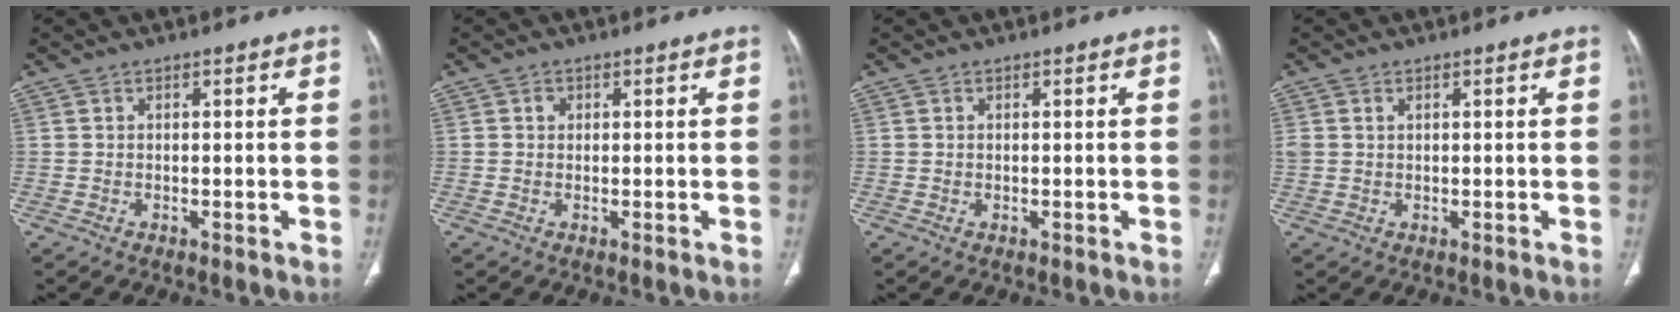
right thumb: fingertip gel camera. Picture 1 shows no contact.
{"total": 1.0, "force": [0.3, 0.9, 0.4], "torque": [-0.002, 0.002, 0.005]}
{"total": 0.0}
{"total": 1.8, "force": [0.7, 1.2, 1.1], "torque": [-0.031, 0.009, 0.024]}